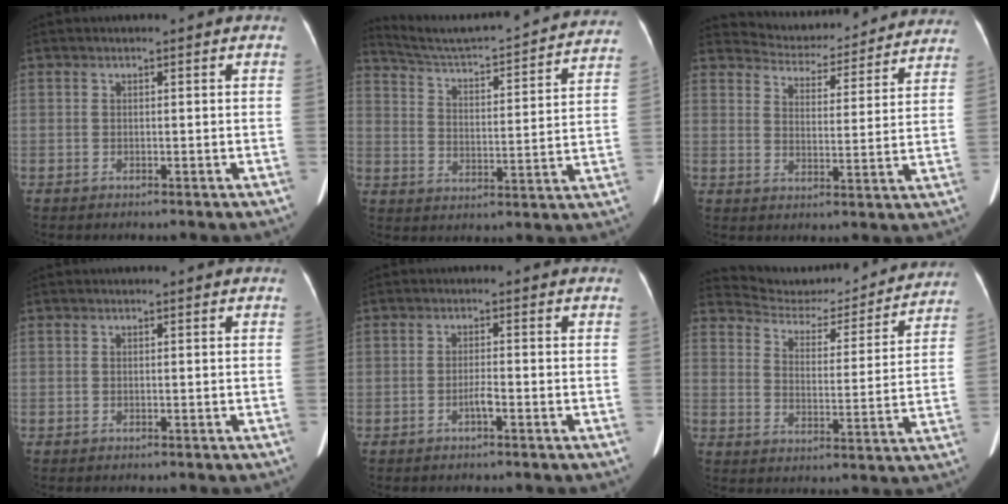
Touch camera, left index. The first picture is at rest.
{"total": 25.3, "force": [23.7, 2.3, 8.6], "torque": [-0.130, -0.040, 0.307]}
{"total": 18.1, "force": [17.3, 4.1, 3.1], "torque": [-0.029, -0.013, 0.213]}
{"total": 0.0}
{"total": 1.6, "force": [-1.1, 0.0, 1.2], "torque": [-0.025, -0.002, -0.021]}
{"total": 17.2, "force": [16.7, 3.1, 3.1], "torque": [-0.036, -0.020, 0.218]}